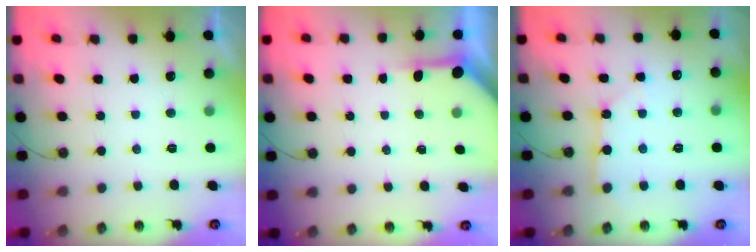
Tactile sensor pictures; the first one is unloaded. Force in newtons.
{"total": 3.8, "press": 3.7, "slide": 0.3}
{"total": 2.7, "press": 2.7, "slide": 0.3}